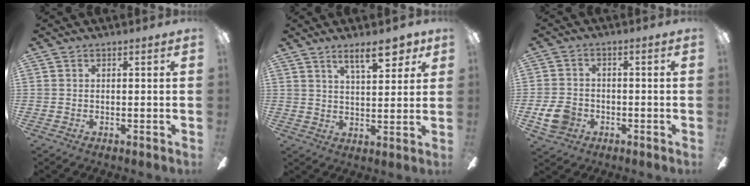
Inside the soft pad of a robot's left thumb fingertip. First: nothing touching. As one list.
[{"total": 9.9, "force": [6.5, 3.7, 6.4], "torque": [-0.082, -0.029, 0.106]}, {"total": 6.8, "force": [-2.5, 5.2, 3.5], "torque": [-0.081, 0.009, -0.049]}]